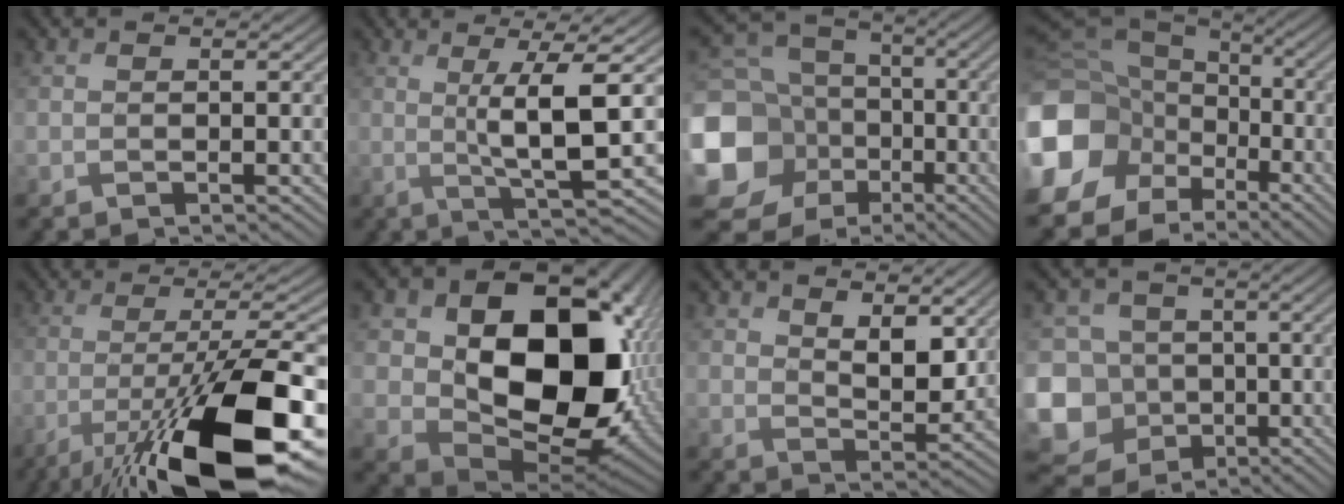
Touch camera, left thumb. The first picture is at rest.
{"total": 8.3, "force": [1.0, 1.1, 8.2], "torque": [-0.145, 0.009, 0.019]}
{"total": 19.5, "force": [-4.0, 17.2, 8.2], "torque": [-0.254, -0.032, -0.079]}
{"total": 20.5, "force": [-6.0, 17.2, 9.3], "torque": [-0.256, -0.045, -0.115]}
{"total": 18.9, "force": [-9.4, 4.6, 15.8], "torque": [-0.240, -0.010, -0.161]}
{"total": 19.9, "force": [3.2, 14.0, 13.8], "torque": [-0.236, -0.045, 0.093]}
{"total": 5.8, "force": [3.4, 2.8, 3.8], "torque": [-0.081, -0.011, 0.059]}
{"total": 15.7, "force": [-4.5, 14.3, 4.8], "torque": [-0.183, -0.012, -0.086]}